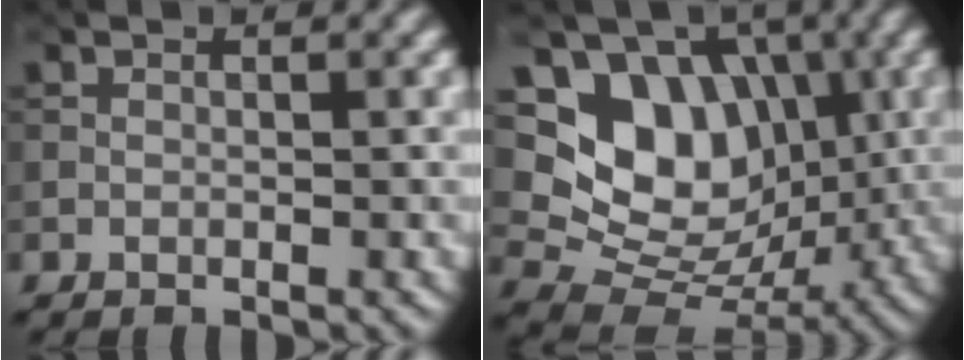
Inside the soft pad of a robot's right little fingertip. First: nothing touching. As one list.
[{"total": 9.4, "force": [2.1, 7.2, 5.7], "torque": [-0.101, -0.018, 0.030]}]